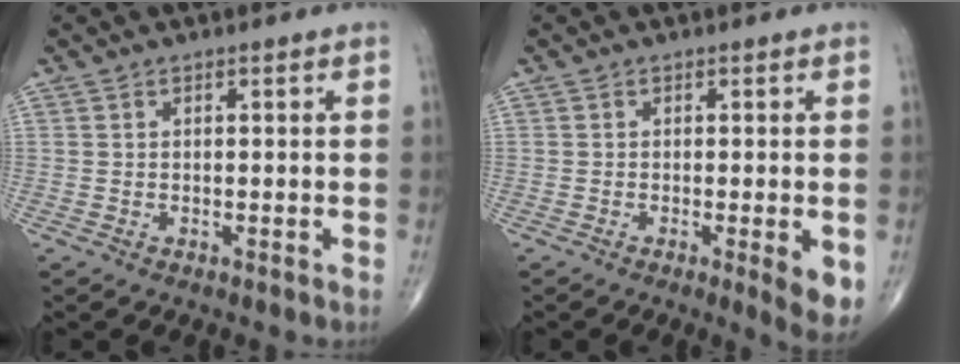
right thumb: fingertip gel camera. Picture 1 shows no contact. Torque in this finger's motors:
{"motor_torque": [0.87, 1.14, 0.69, -0.08, 0.17]}